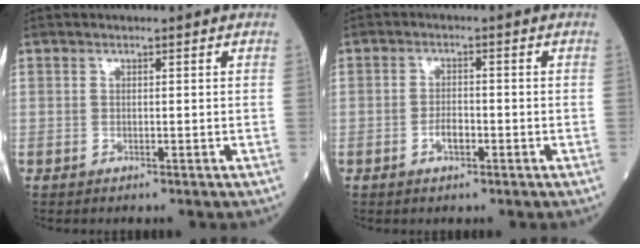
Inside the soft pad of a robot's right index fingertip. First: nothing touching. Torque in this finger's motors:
{"motor_torque": [0.18, -0.15, 0.28, 0.04]}